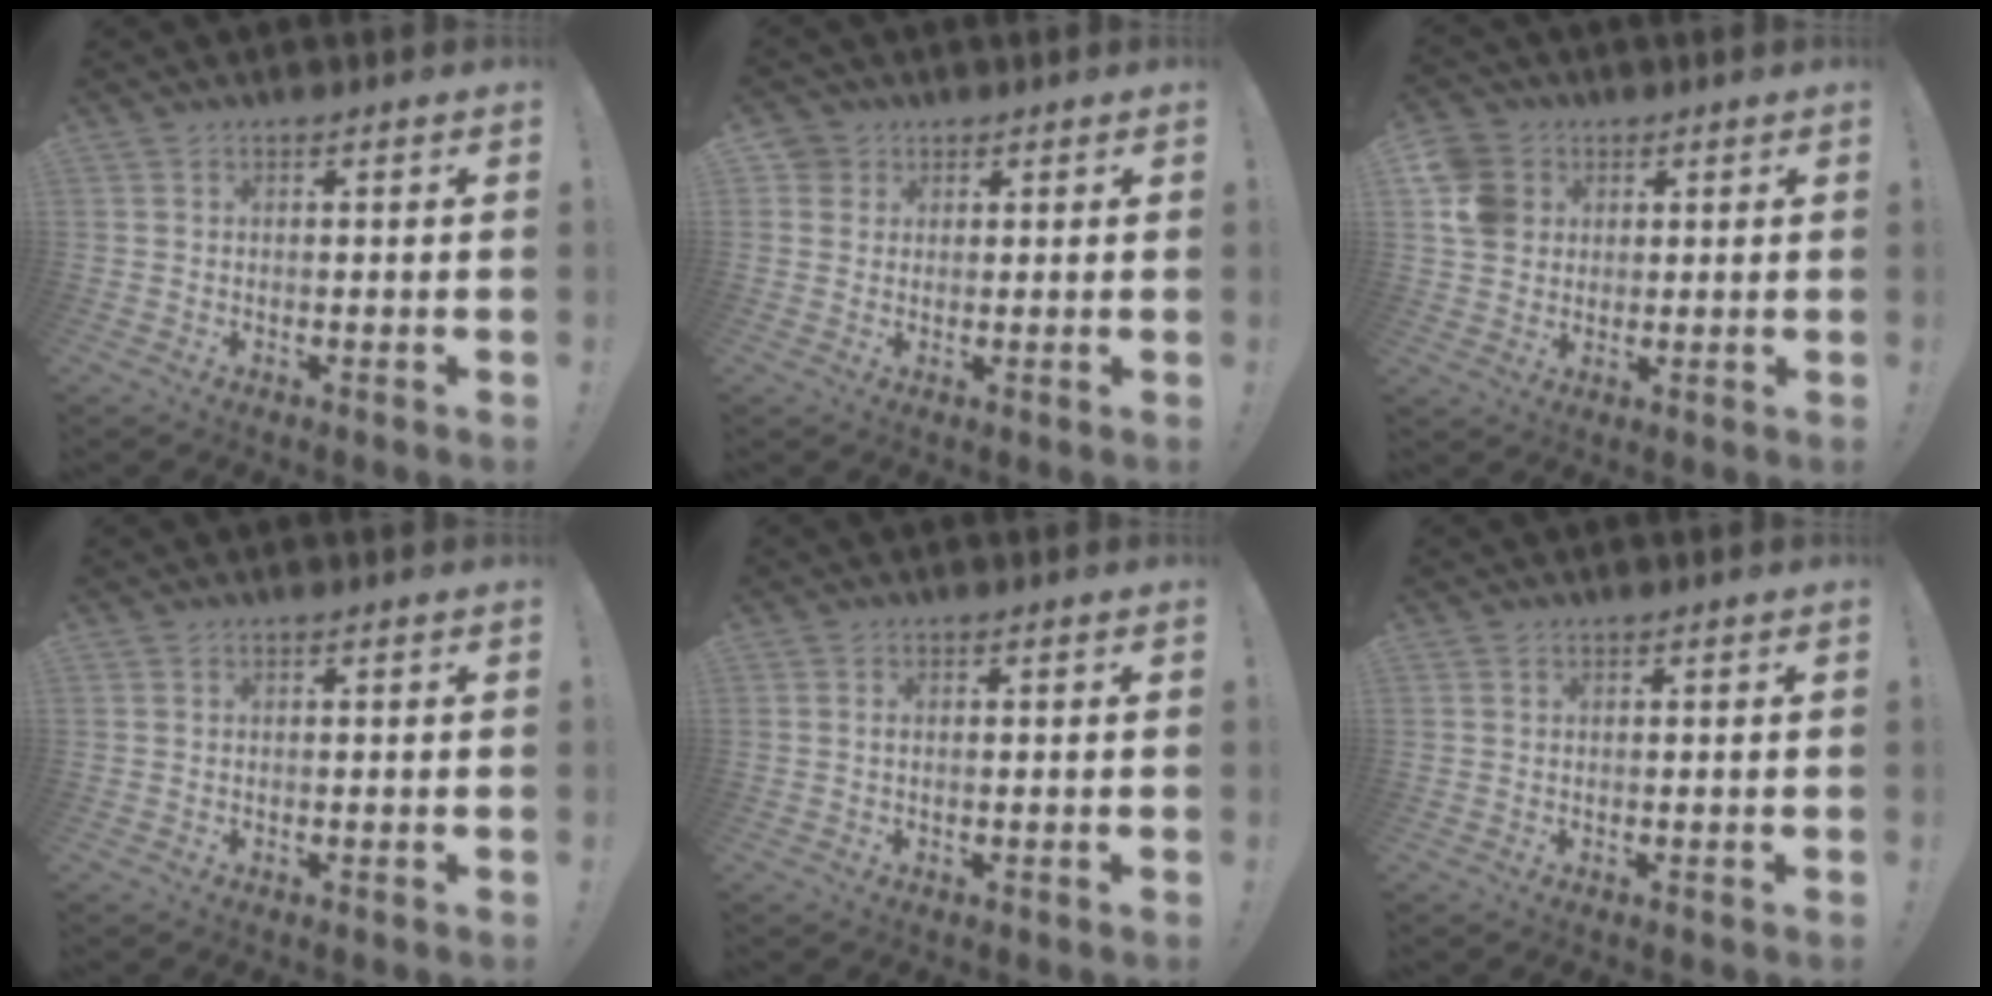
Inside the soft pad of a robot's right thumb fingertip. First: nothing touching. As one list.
[{"total": 3.3, "force": [1.5, 2.9, 0.5], "torque": [-0.008, -0.004, 0.028]}, {"total": 9.5, "force": [2.3, 8.3, 3.8], "torque": [-0.073, -0.003, 0.050]}, {"total": 0.0}, {"total": 0.8, "force": [-0.2, 0.3, 0.7], "torque": [-0.018, 0.004, -0.003]}, {"total": 0.0}]